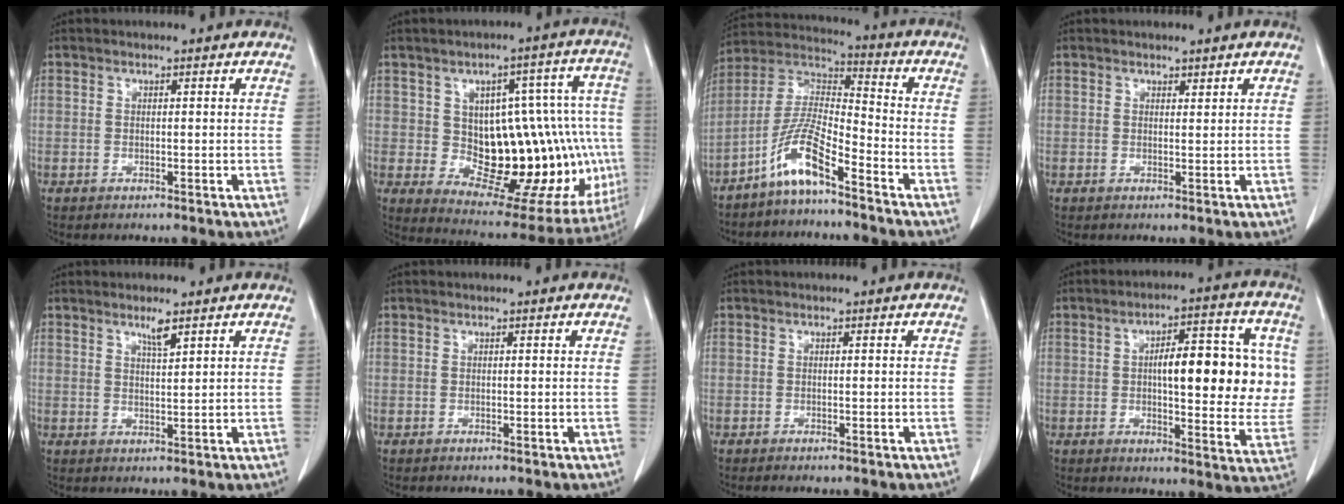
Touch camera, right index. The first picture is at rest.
{"total": 21.7, "force": [-1.9, 9.9, 19.2], "torque": [-0.190, 0.044, 0.003]}
{"total": 9.4, "force": [-6.3, 1.2, 6.9], "torque": [-0.157, 0.004, -0.127]}
{"total": 0.7, "force": [0.6, 0.2, 0.1], "torque": [-0.004, -0.004, 0.011]}
{"total": 2.5, "force": [1.8, 0.1, 1.7], "torque": [-0.034, -0.003, 0.033]}
{"total": 0.0}
{"total": 0.6, "force": [-0.4, -0.1, 0.3], "torque": [-0.007, -0.001, -0.007]}
{"total": 15.8, "force": [2.1, 5.0, 14.8], "torque": [-0.189, 0.026, 0.033]}